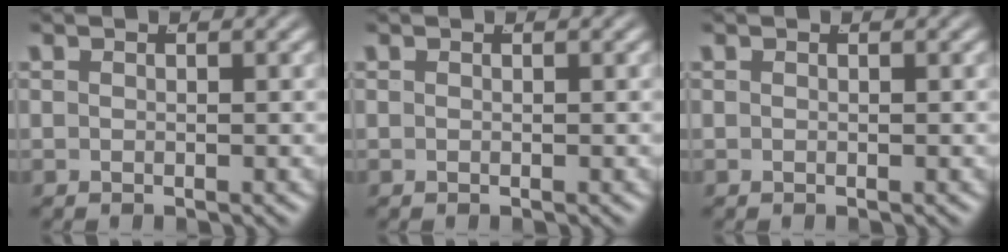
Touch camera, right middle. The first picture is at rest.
{"total": 0.0}
{"total": 0.0}